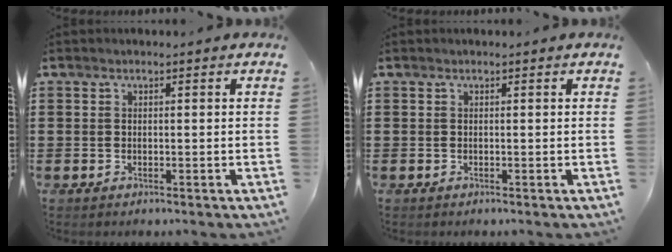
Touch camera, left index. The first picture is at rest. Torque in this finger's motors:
{"motor_torque": [-0.06, -0.02, 0.00, 0.00]}